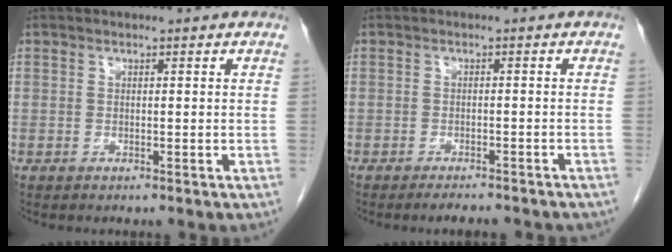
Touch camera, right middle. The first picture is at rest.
{"total": 6.2, "force": [-5.5, 1.3, 2.6], "torque": [-0.025, -0.002, -0.068]}